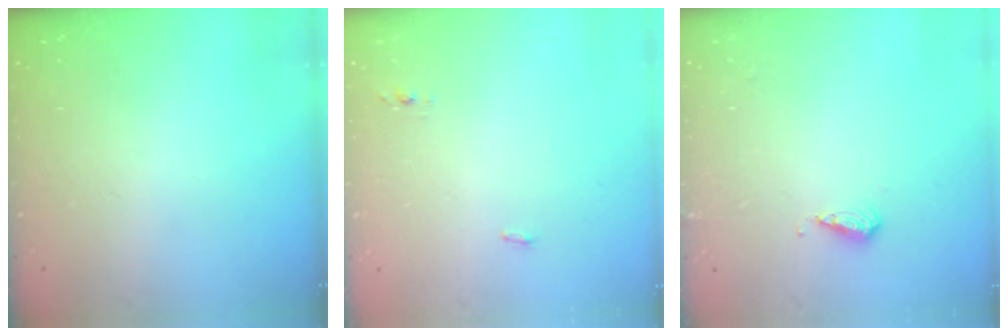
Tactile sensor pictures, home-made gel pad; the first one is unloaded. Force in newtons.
{"total": 3.4, "press": 3.2, "slide": 1.1}
{"total": 3.7, "press": 3.6, "slide": 1.0}